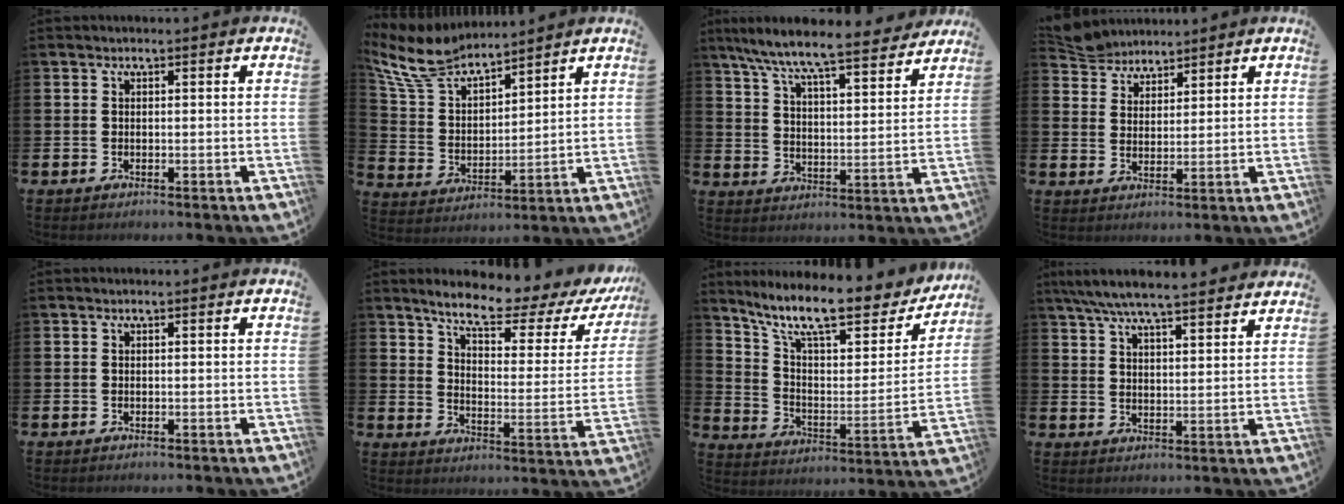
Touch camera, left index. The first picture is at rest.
{"total": 8.2, "force": [7.6, 2.3, 2.0], "torque": [-0.076, -0.043, 0.139]}
{"total": 8.6, "force": [7.9, 0.6, 3.3], "torque": [-0.088, -0.061, 0.132]}
{"total": 4.8, "force": [4.7, 1.1, -0.3], "torque": [-0.004, -0.023, 0.086]}
{"total": 0.0}
{"total": 8.1, "force": [6.9, 1.7, 4.0], "torque": [-0.096, -0.049, 0.110]}
{"total": 12.2, "force": [9.7, 3.7, 6.5], "torque": [-0.149, -0.063, 0.162]}
{"total": 7.1, "force": [6.7, 0.5, 2.3], "torque": [-0.069, -0.031, 0.122]}